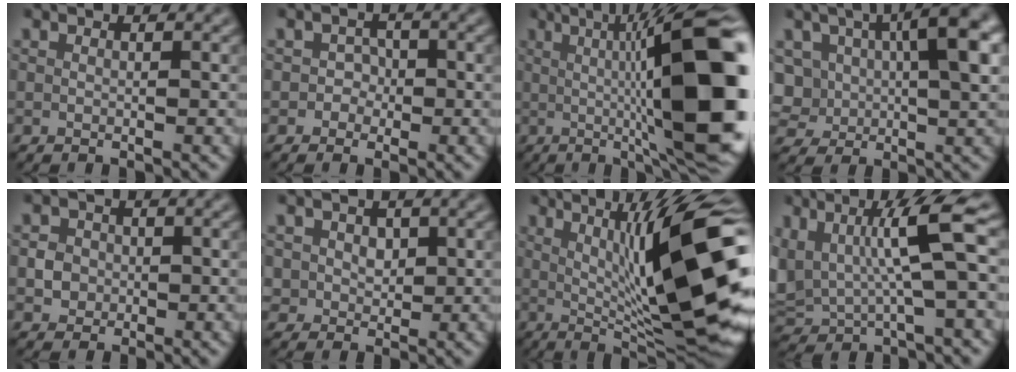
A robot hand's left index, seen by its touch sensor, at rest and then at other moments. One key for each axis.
{"total": 1.6, "fx": -0.4, "fy": 1.5, "fz": 0.4, "tx": 0.013, "ty": 0.002, "tz": -0.013}
{"total": 16.6, "fx": 0.6, "fy": 4.1, "fz": 16.1, "tx": -0.193, "ty": 0.011, "tz": 0.013}
{"total": 11.1, "fx": 2.2, "fy": 6.3, "fz": 8.8, "tx": -0.165, "ty": 0.014, "tz": 0.033}
{"total": 1.9, "fx": -0.4, "fy": 1.8, "fz": 0.5, "tx": -0.002, "ty": 0.001, "tz": -0.004}
{"total": 2.7, "fx": 0.8, "fy": 2.3, "fz": 1.2, "tx": -0.027, "ty": 0.004, "tz": 0.014}
{"total": 14.4, "fx": 1.3, "fy": 2.8, "fz": 14.0, "tx": -0.187, "ty": 0.012, "tz": 0.024}
{"total": 7.0, "fx": 1.5, "fy": 1.9, "fz": 6.6, "tx": -0.137, "ty": 0.005, "tz": 0.027}